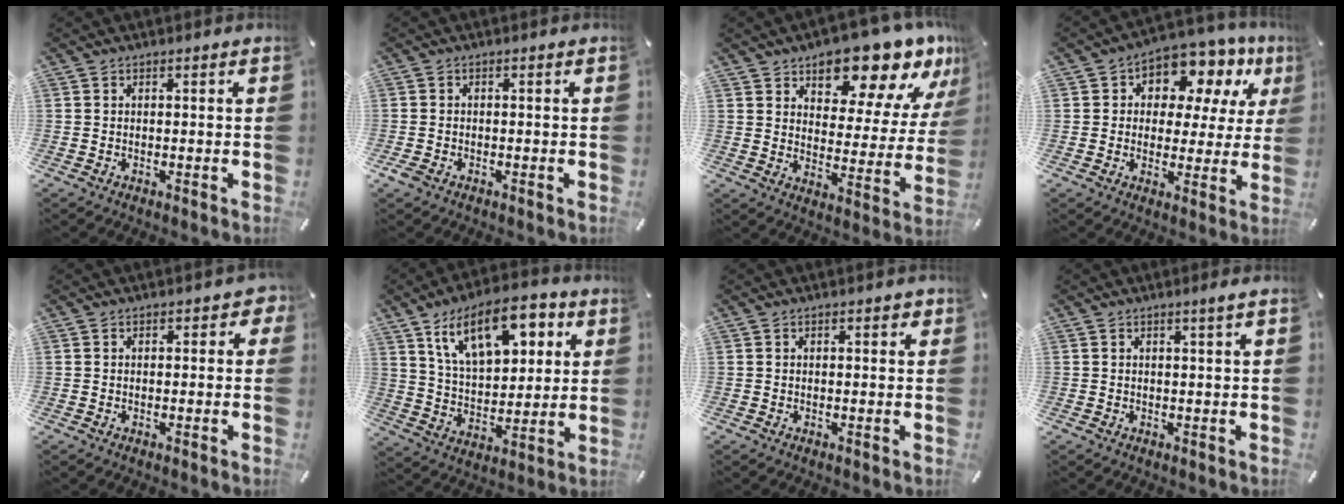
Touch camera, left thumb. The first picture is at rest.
{"total": 1.4, "force": [-1.0, 0.9, 0.6], "torque": [-0.017, 0.000, -0.020]}
{"total": 15.9, "force": [13.2, 6.3, 6.2], "torque": [-0.098, -0.105, 0.224]}
{"total": 10.0, "force": [5.4, 6.9, 4.8], "torque": [-0.079, -0.043, 0.099]}
{"total": 1.6, "force": [-0.2, 1.3, 1.0], "torque": [-0.003, 0.000, -0.007]}
{"total": 16.9, "force": [8.6, 9.0, 11.5], "torque": [-0.190, -0.015, 0.151]}
{"total": 0.7, "force": [0.3, 0.5, 0.4], "torque": [0.000, 0.001, 0.002]}
{"total": 1.4, "force": [0.5, 0.0, 1.3], "torque": [-0.025, -0.001, 0.009]}